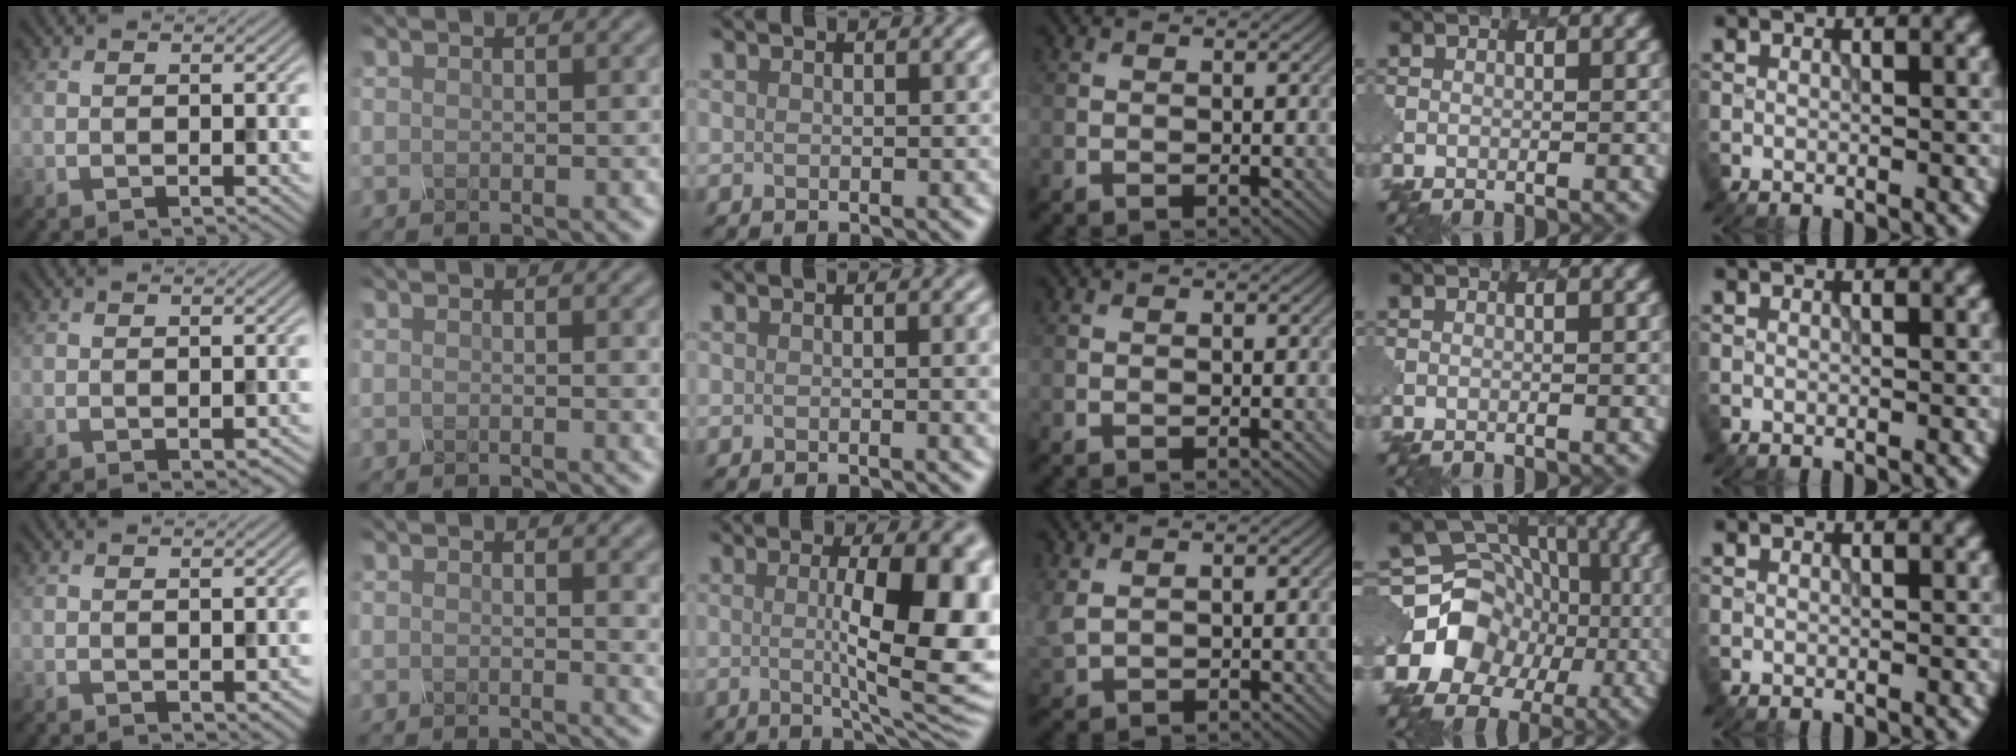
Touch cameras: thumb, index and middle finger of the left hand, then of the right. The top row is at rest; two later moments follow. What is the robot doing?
{"motion": "screw", "object": "spray bottle"}